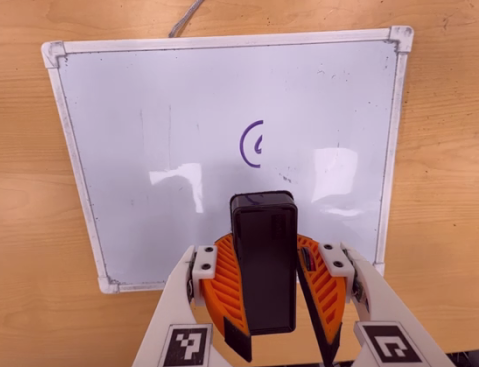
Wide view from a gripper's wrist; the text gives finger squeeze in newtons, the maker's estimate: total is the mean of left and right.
{"total": 11.5, "left": 11.9, "right": 11.2}